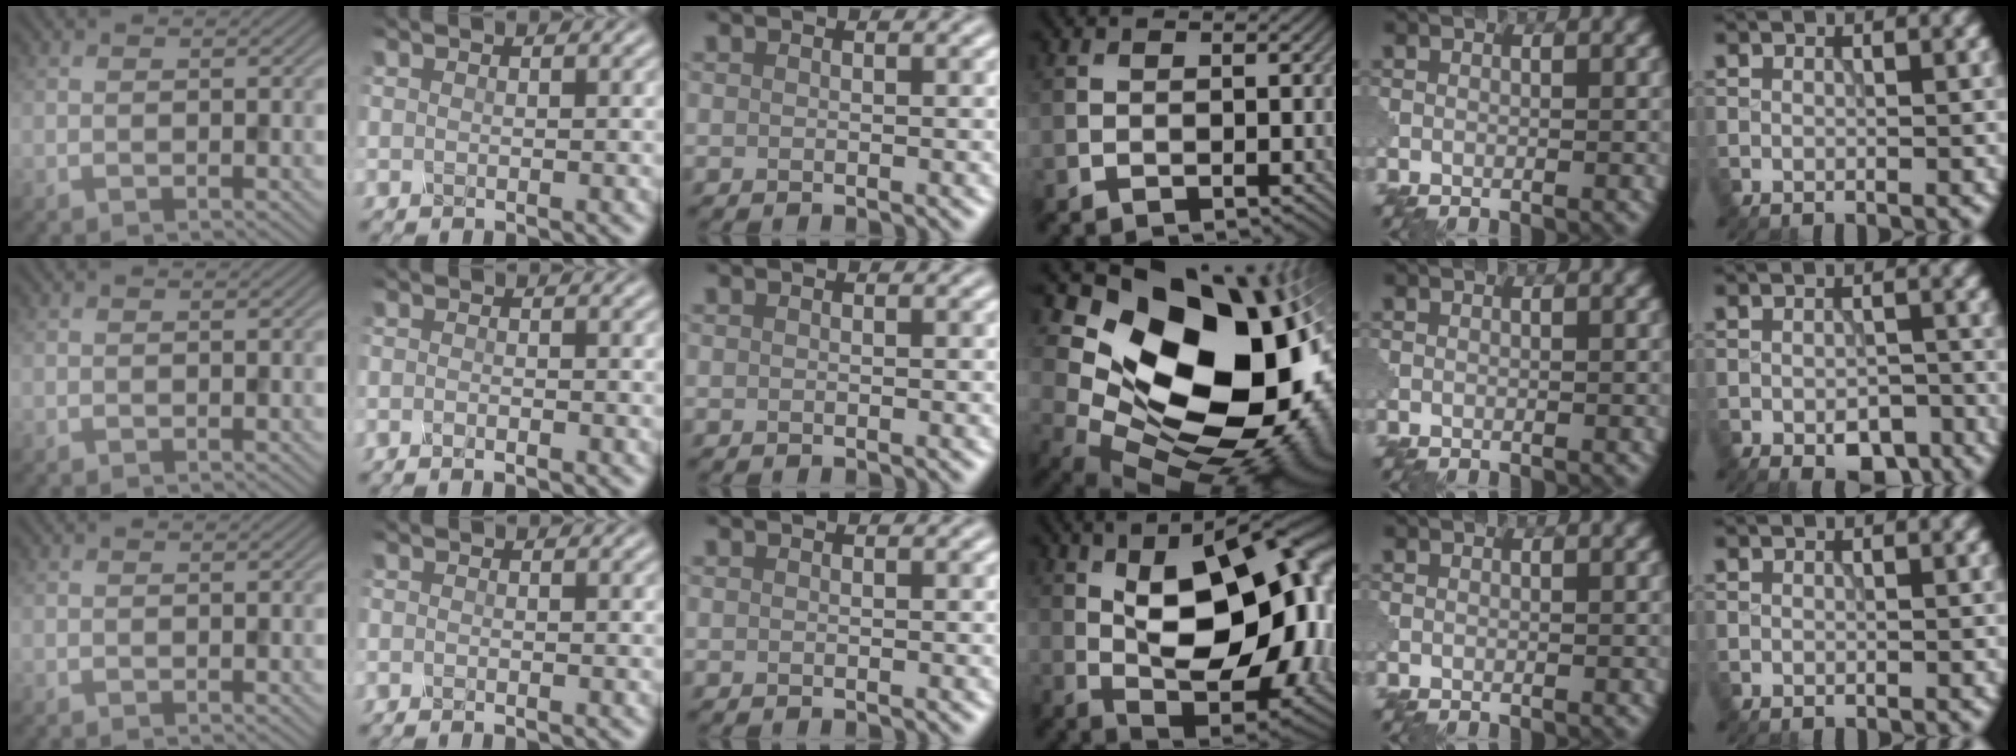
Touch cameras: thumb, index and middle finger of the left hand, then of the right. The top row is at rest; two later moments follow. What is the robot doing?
{"motion": "shake", "object": "sieve"}